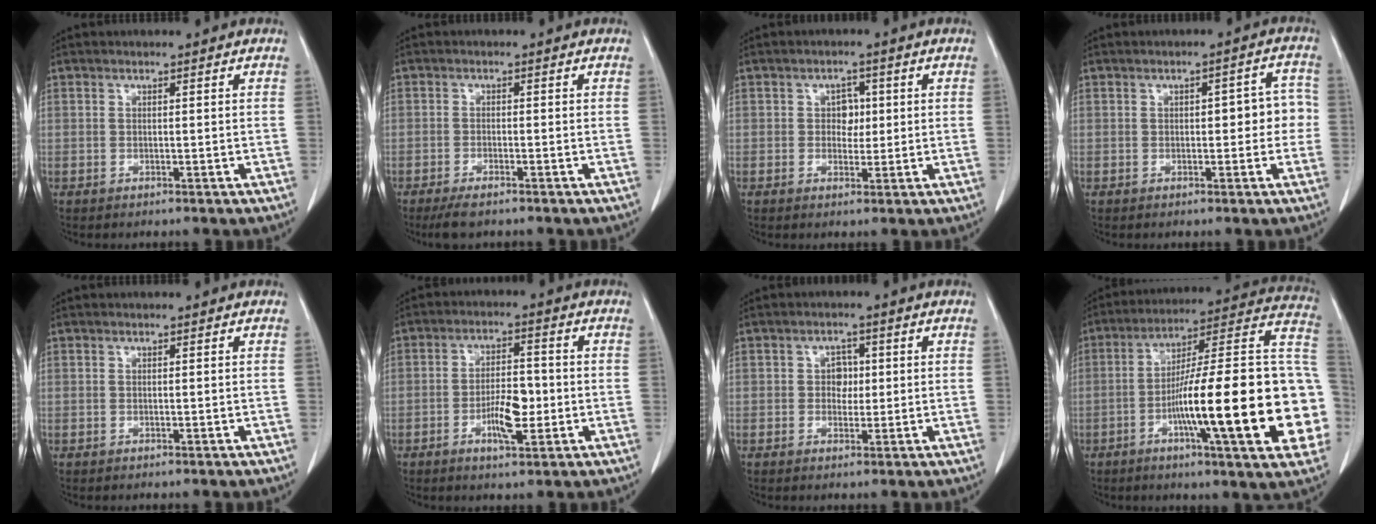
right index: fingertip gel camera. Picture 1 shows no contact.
{"total": 3.6, "force": [-2.8, 0.6, 2.2], "torque": [-0.045, -0.008, -0.047]}
{"total": 2.8, "force": [0.4, 2.1, 1.8], "torque": [-0.021, 0.004, 0.006]}
{"total": 4.9, "force": [-0.1, 2.2, 4.4], "torque": [-0.043, 0.029, -0.002]}
{"total": 0.0}
{"total": 6.5, "force": [-1.9, 2.2, 5.9], "torque": [-0.107, 0.004, -0.030]}
{"total": 2.7, "force": [0.2, 2.1, 1.7], "torque": [-0.019, 0.004, 0.003]}
{"total": 28.2, "force": [-6.0, 2.9, 27.3], "torque": [-0.312, 0.013, -0.098]}